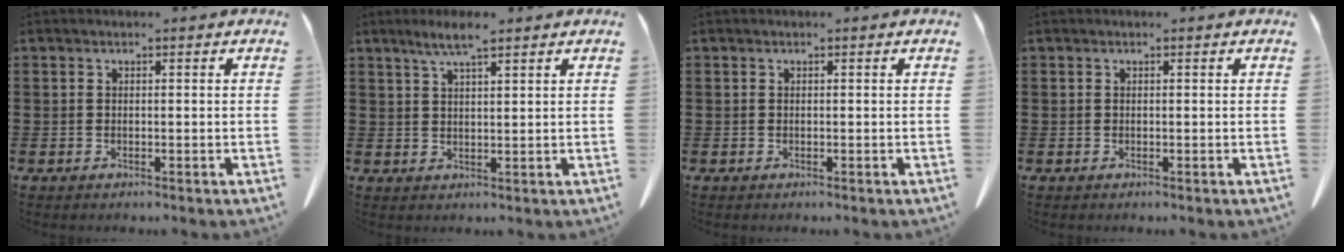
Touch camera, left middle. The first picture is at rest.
{"total": 4.4, "force": [3.1, 0.4, 3.1], "torque": [-0.067, 0.000, 0.055]}
{"total": 0.0}
{"total": 0.0}